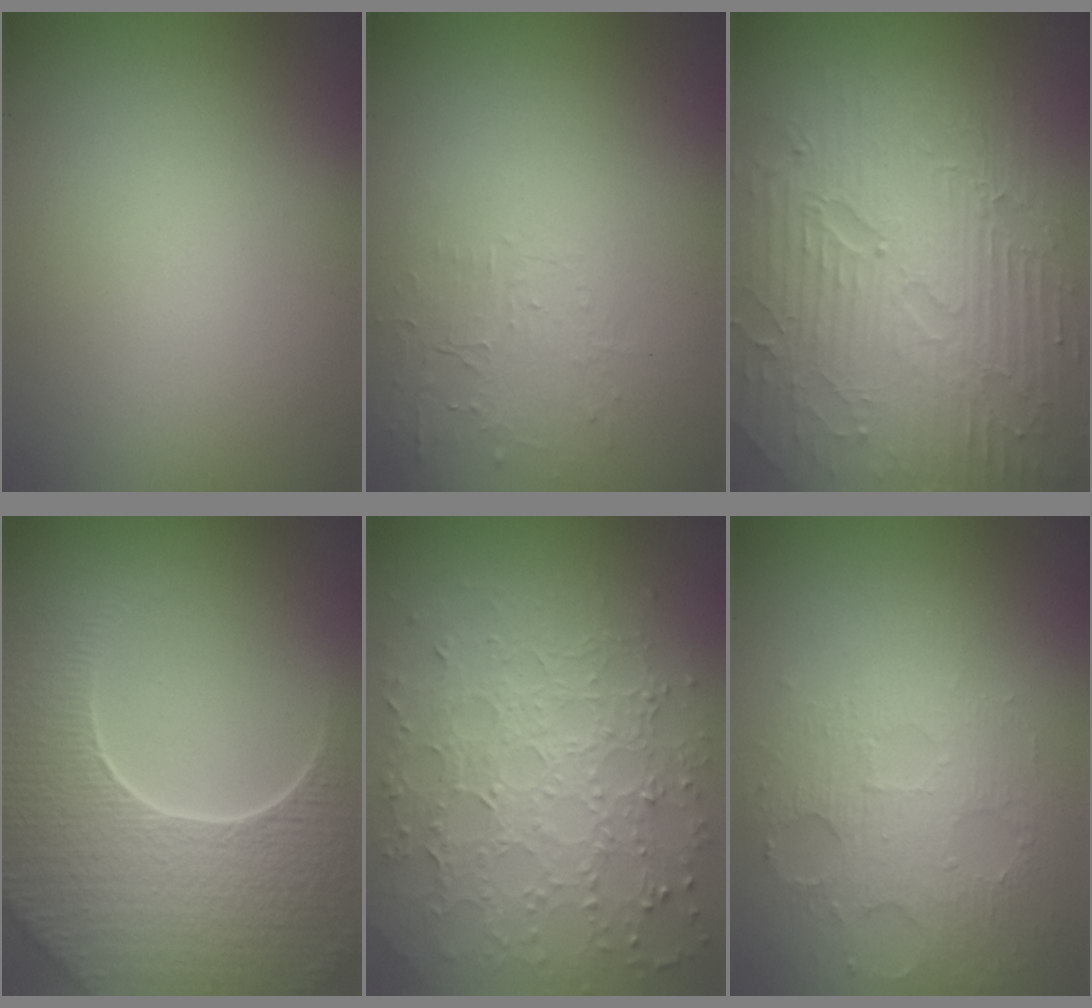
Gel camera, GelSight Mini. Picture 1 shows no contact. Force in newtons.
{"total": 1.5, "press": 0.1, "slide": 1.5}
{"total": 9.0, "press": 6.4, "slide": 6.3}
{"total": 9.3, "press": 6.7, "slide": 6.5}
{"total": 7.7, "press": 5.7, "slide": 5.1}
{"total": 3.7, "press": 3.3, "slide": 1.7}